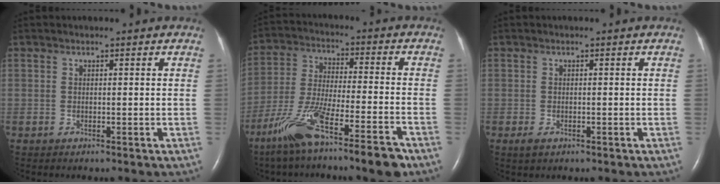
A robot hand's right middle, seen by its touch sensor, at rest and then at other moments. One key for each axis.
{"total": 13.9, "fx": -9.3, "fy": 1.0, "fz": 10.3, "tx": -0.205, "ty": -0.030, "tz": -0.171}
{"total": 1.2, "fx": -0.6, "fy": 0.7, "fz": 0.8, "tx": -0.016, "ty": -0.001, "tz": -0.006}